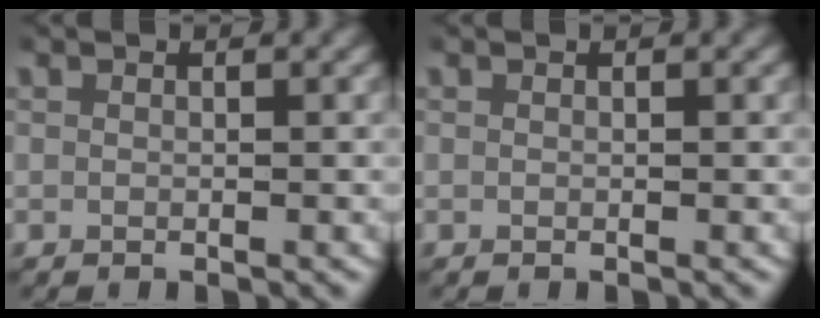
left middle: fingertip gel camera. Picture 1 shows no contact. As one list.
[{"total": 0.0}]